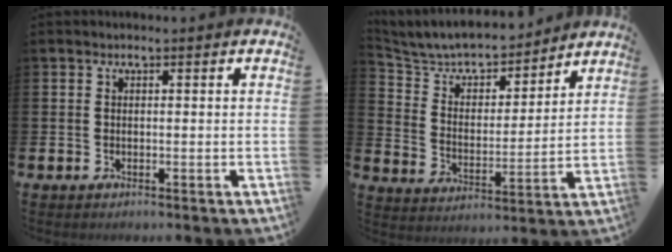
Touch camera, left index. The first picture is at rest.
{"total": 7.2, "force": [6.7, 2.2, 1.7], "torque": [-0.068, -0.051, 0.114]}